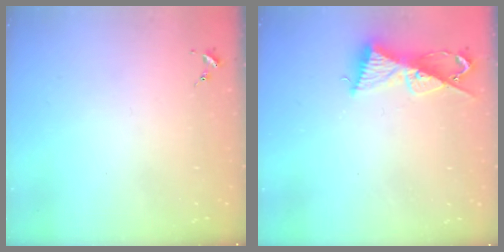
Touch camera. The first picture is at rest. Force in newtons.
{"total": 9.9, "press": 9.9, "slide": 0.4}